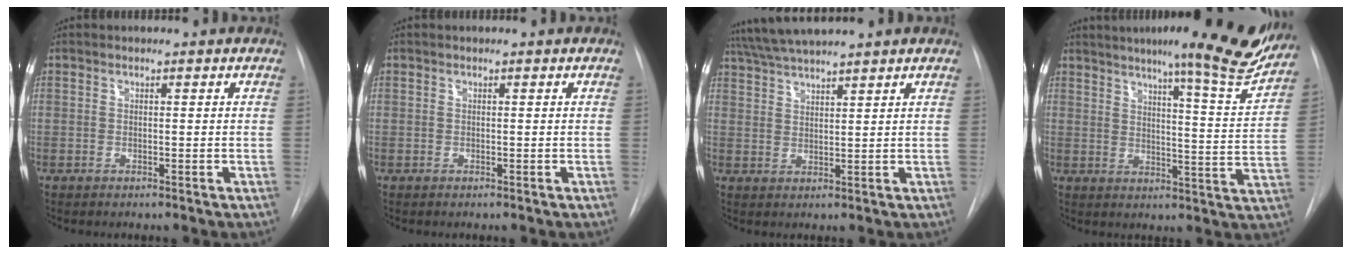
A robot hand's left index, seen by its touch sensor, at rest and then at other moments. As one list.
[{"total": 0.0}, {"total": 7.2, "force": [6.4, -0.8, 3.1], "torque": [-0.063, 0.029, 0.115]}, {"total": 19.5, "force": [16.6, 0.5, 10.2], "torque": [-0.136, -0.050, 0.203]}]